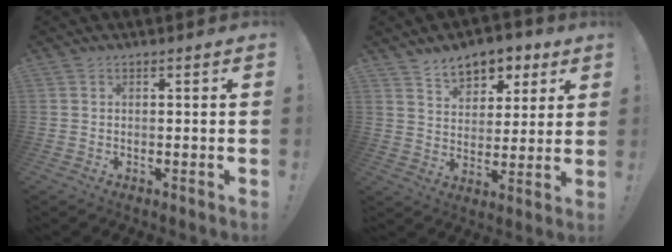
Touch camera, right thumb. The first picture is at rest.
{"total": 9.6, "force": [6.5, 6.0, 3.7], "torque": [-0.041, -0.045, 0.120]}